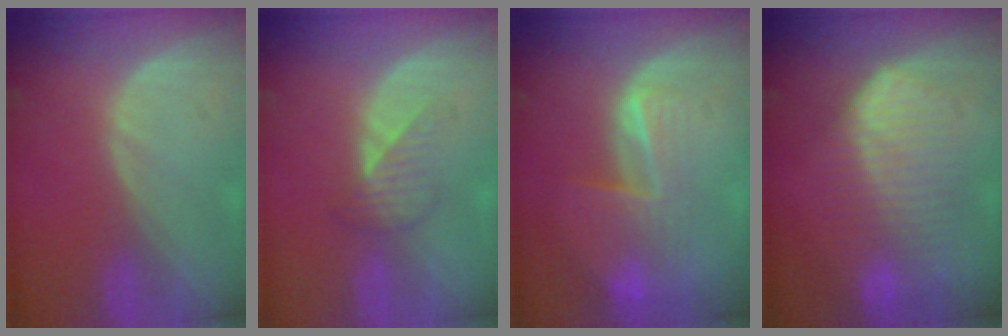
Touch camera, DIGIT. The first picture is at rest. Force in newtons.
{"total": 3.5, "press": 3.2, "slide": 1.5}
{"total": 7.7, "press": 6.8, "slide": 3.6}
{"total": 9.5, "press": 9.5, "slide": 0.7}